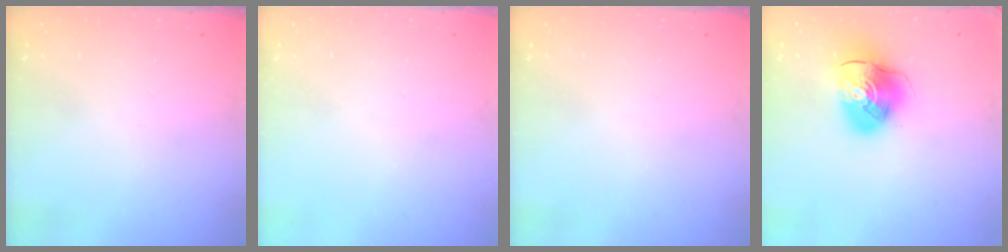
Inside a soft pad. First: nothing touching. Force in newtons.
{"total": 0.0}
{"total": 0.0}
{"total": 12.6, "press": 12.5, "slide": 1.6}